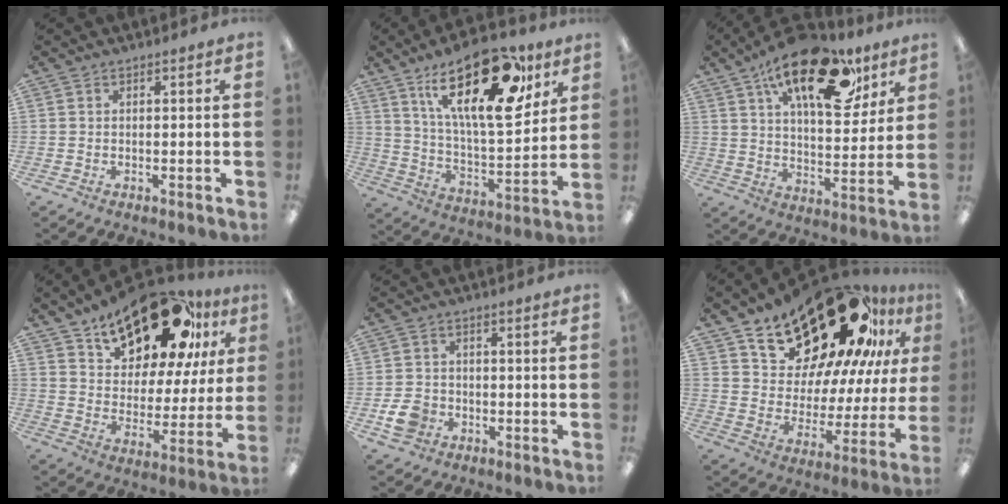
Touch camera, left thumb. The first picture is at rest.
{"total": 26.0, "force": [14.1, 10.6, 19.1], "torque": [-0.285, -0.068, 0.235]}
{"total": 23.2, "force": [13.3, 10.4, 15.9], "torque": [-0.237, -0.060, 0.219]}
{"total": 22.2, "force": [16.9, 8.8, 11.3], "torque": [-0.179, -0.105, 0.292]}
{"total": 6.2, "force": [-2.3, 4.9, 3.0], "torque": [-0.057, 0.008, -0.042]}
{"total": 28.0, "force": [20.3, 13.1, 14.3], "torque": [-0.220, -0.126, 0.357]}